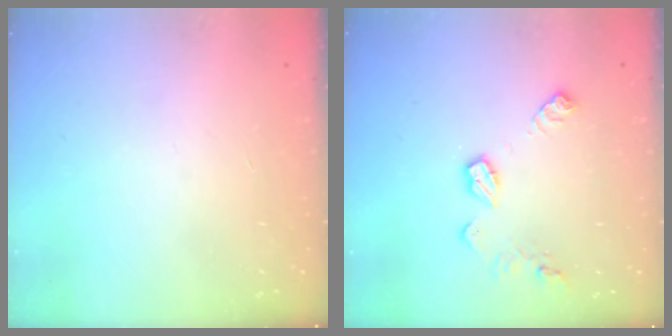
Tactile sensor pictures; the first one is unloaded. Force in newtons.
{"total": 9.1, "press": 9.1, "slide": 0.3}